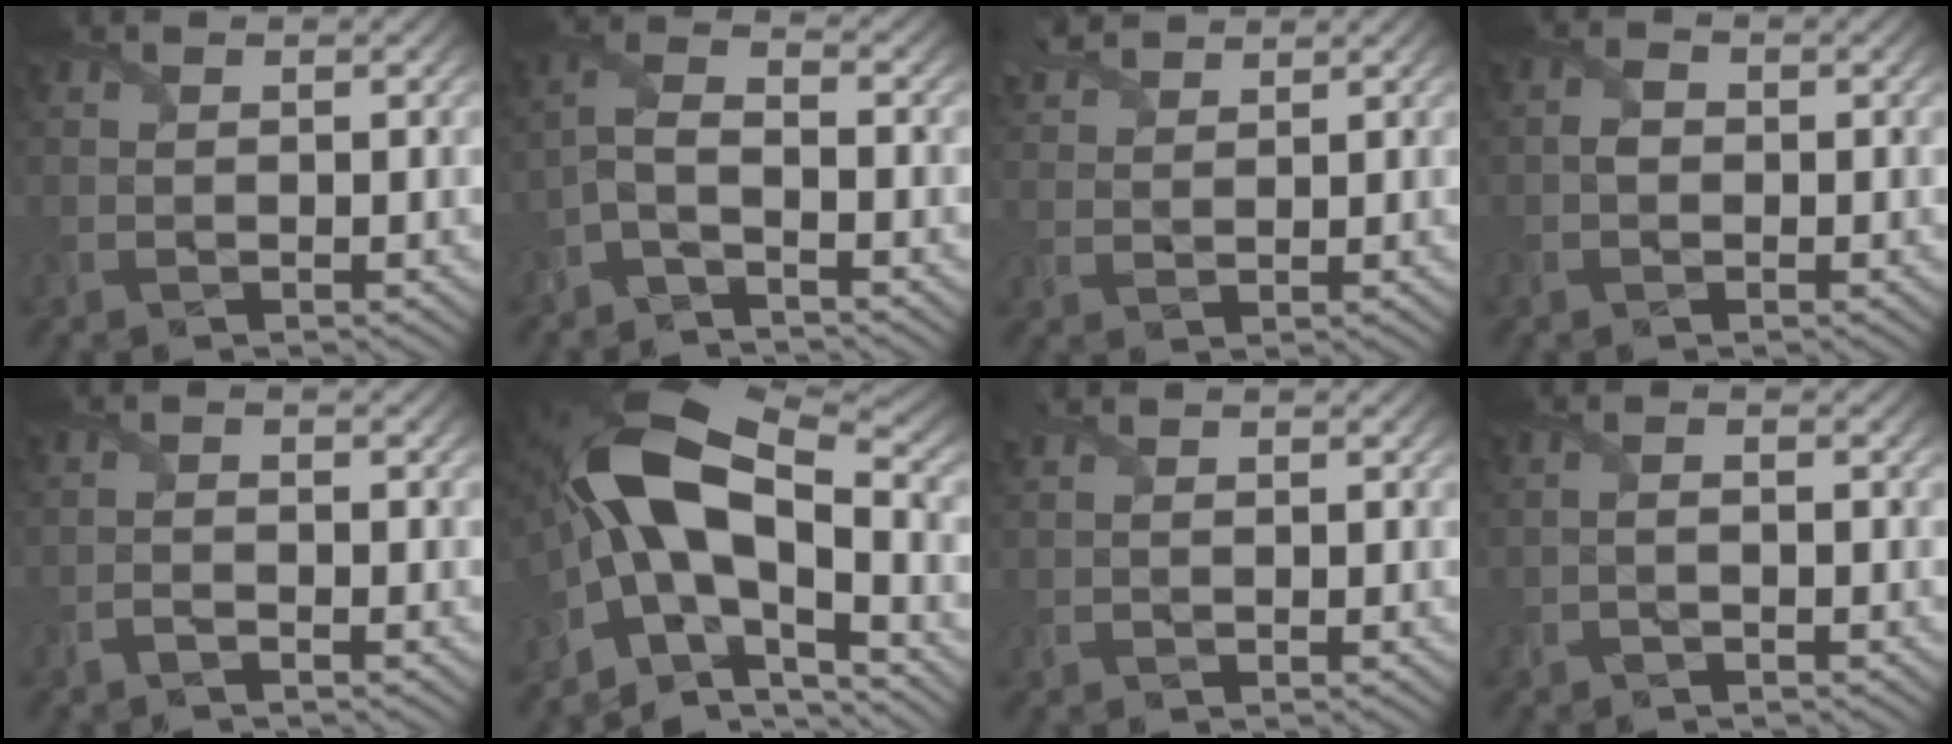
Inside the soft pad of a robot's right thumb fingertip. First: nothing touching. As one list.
[{"total": 4.0, "force": [-2.4, 1.2, 2.9], "torque": [-0.070, 0.003, -0.064]}, {"total": 4.1, "force": [3.5, 1.3, 1.7], "torque": [-0.047, 0.017, 0.073]}, {"total": 1.4, "force": [-0.3, 1.1, 0.8], "torque": [-0.019, 0.002, -0.011]}, {"total": 1.4, "force": [-1.0, 0.2, 0.9], "torque": [-0.021, 0.003, -0.025]}, {"total": 16.3, "force": [-3.0, 8.0, 13.9], "torque": [-0.258, 0.009, -0.066]}, {"total": 1.4, "force": [0.6, 0.8, 0.9], "torque": [-0.023, 0.004, 0.009]}, {"total": 1.0, "force": [-0.5, 0.2, 0.8], "torque": [-0.017, 0.002, -0.014]}]